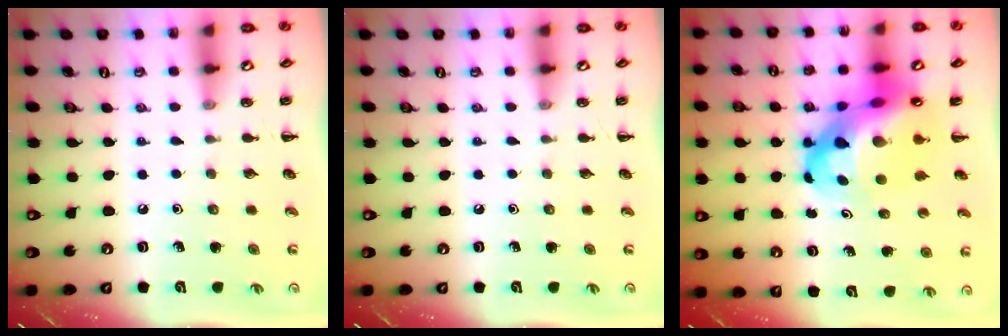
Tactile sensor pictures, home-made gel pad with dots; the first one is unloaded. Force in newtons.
{"total": 0.0}
{"total": 16.0, "press": 15.4, "slide": 4.2}